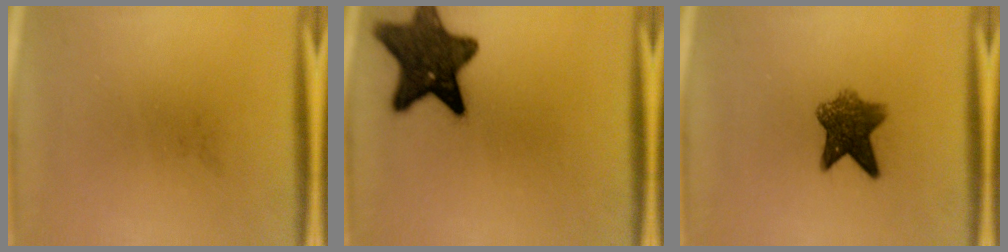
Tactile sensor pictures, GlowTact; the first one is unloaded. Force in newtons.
{"total": 13.5}
{"total": 7.3}